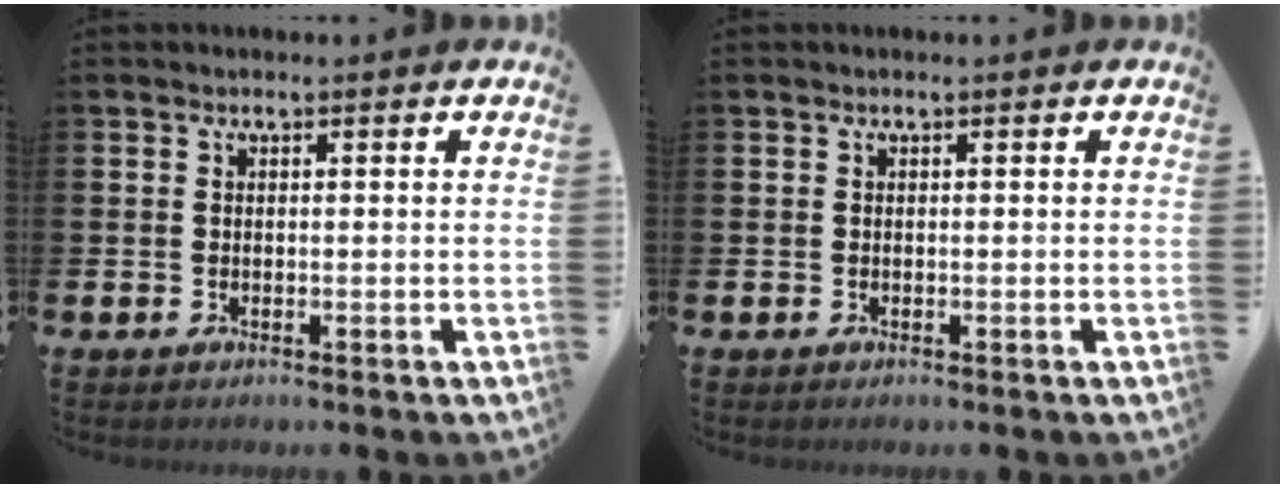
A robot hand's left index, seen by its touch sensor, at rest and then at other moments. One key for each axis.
{"total": 0.0}